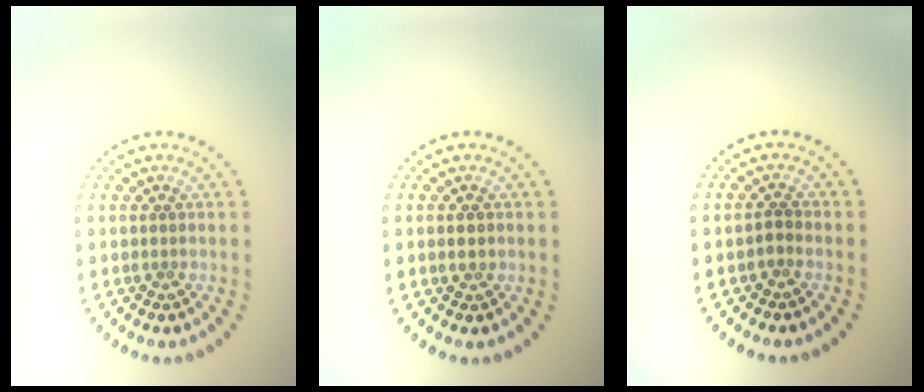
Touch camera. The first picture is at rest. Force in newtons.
{"total": 0.9, "press": 0.9, "slide": 0.0}
{"total": 0.6, "press": 0.6, "slide": 0.2}